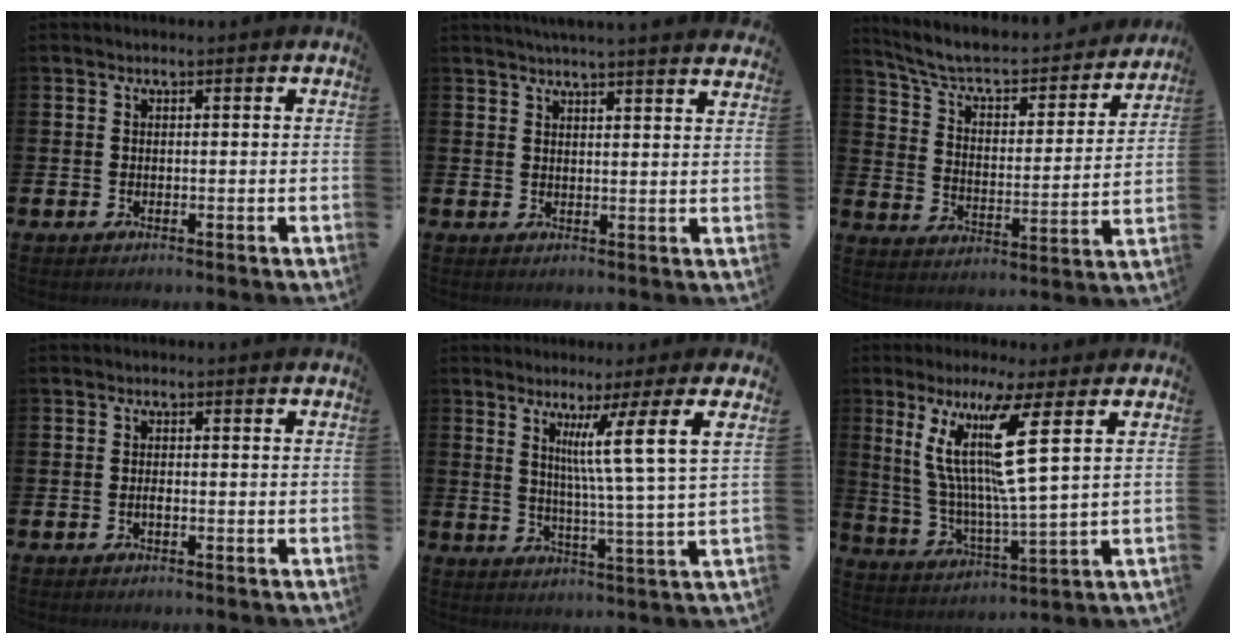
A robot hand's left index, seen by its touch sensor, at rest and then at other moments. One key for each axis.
{"total": 4.0, "fx": 3.8, "fy": -0.9, "fz": 0.5, "tx": -0.016, "ty": -0.020, "tz": 0.069}
{"total": 7.4, "fx": 6.5, "fy": 1.9, "fz": 3.0, "tx": -0.086, "ty": -0.050, "tz": 0.105}
{"total": 0.8, "fx": -0.4, "fy": 0.2, "fz": 0.6, "tx": -0.019, "ty": 0.001, "tz": -0.005}
{"total": 7.6, "fx": 4.0, "fy": -1.4, "fz": 6.4, "tx": -0.115, "ty": -0.031, "tz": 0.056}
{"total": 12.3, "fx": 6.3, "fy": 0.4, "fz": 10.5, "tx": -0.209, "ty": -0.024, "tz": 0.098}